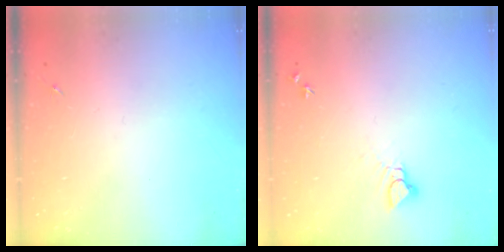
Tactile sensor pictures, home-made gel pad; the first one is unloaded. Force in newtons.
{"total": 3.9, "press": 3.9, "slide": 0.2}